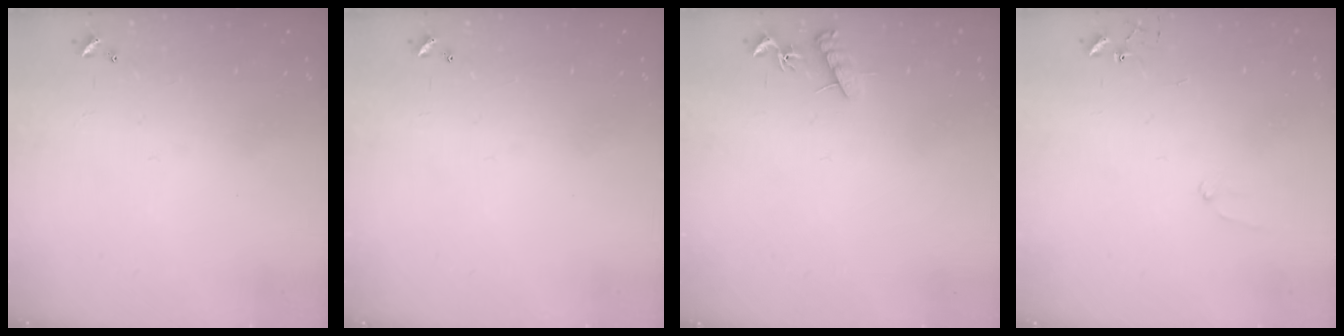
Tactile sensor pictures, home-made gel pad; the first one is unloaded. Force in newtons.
{"total": 0.0}
{"total": 8.1, "press": 8.1, "slide": 0.6}
{"total": 6.6, "press": 6.6, "slide": 0.8}